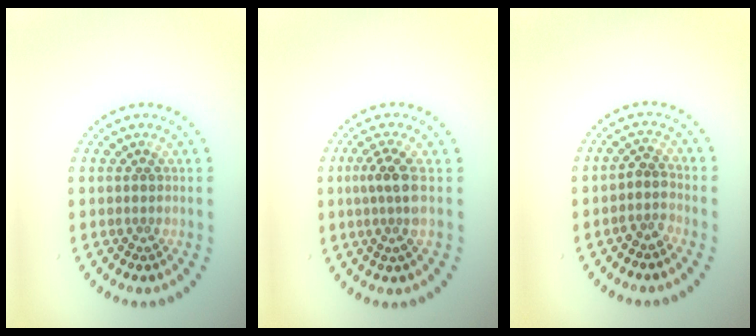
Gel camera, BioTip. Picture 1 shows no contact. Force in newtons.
{"total": 2.8, "press": 2.0, "slide": 1.9}
{"total": 1.7, "press": 1.4, "slide": 1.0}